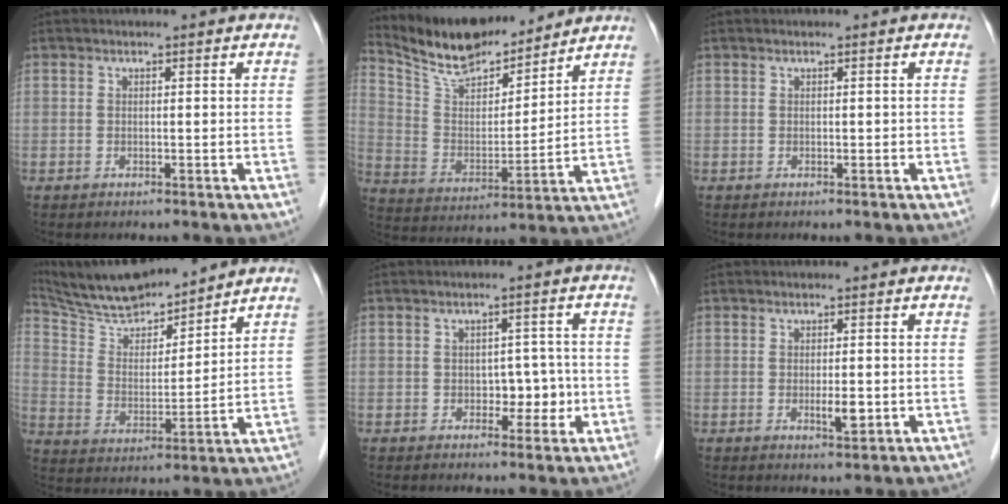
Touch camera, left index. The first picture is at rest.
{"total": 13.5, "force": [12.5, 2.7, 4.2], "torque": [-0.081, 0.007, 0.235]}
{"total": 0.0}
{"total": 13.7, "force": [12.8, 1.8, 4.4], "torque": [-0.089, 0.010, 0.236]}
{"total": 3.7, "force": [-0.9, 2.6, 2.4], "torque": [-0.024, 0.015, -0.008]}
{"total": 2.3, "force": [-0.5, 0.7, 2.2], "torque": [-0.039, -0.004, -0.004]}